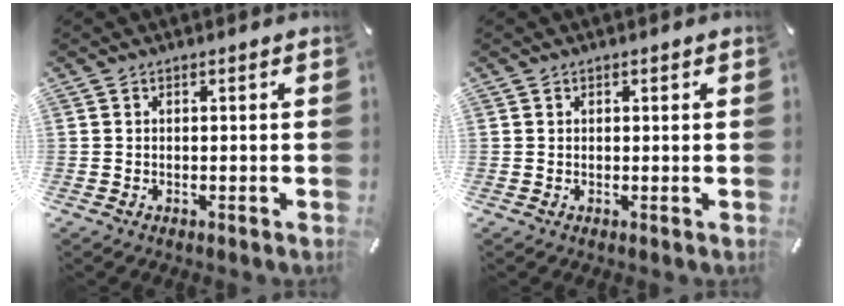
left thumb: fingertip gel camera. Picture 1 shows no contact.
{"total": 0.6, "force": [0.2, 0.5, 0.1], "torque": [0.000, 0.003, 0.004]}